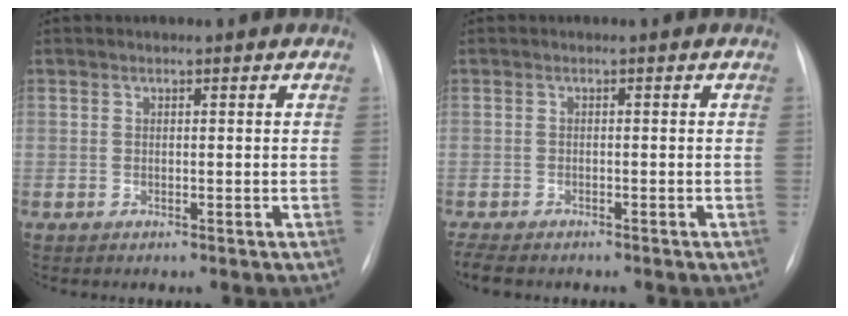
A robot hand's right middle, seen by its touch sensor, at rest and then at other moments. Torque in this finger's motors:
{"motor_torque": [-0.37, -0.52, -0.05, 0.02]}